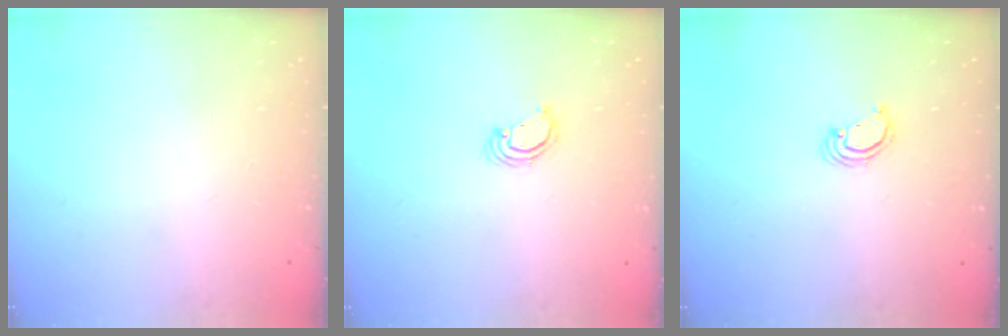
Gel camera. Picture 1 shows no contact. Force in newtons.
{"total": 2.2, "press": 2.2, "slide": 0.2}
{"total": 2.2, "press": 2.2, "slide": 0.2}